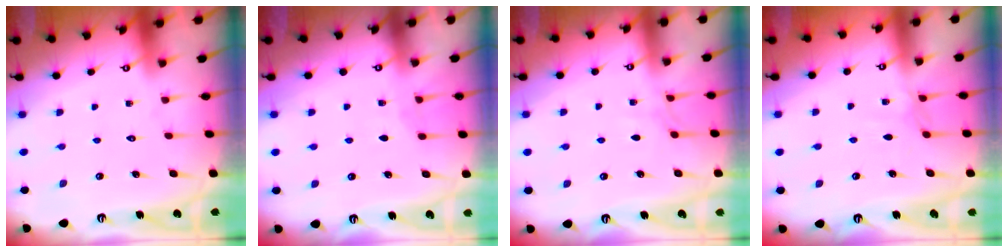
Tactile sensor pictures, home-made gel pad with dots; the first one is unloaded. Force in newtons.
{"total": 2.1, "press": 2.1, "slide": 0.3}
{"total": 3.2, "press": 3.2, "slide": 0.4}
{"total": 2.0, "press": 2.0, "slide": 0.5}